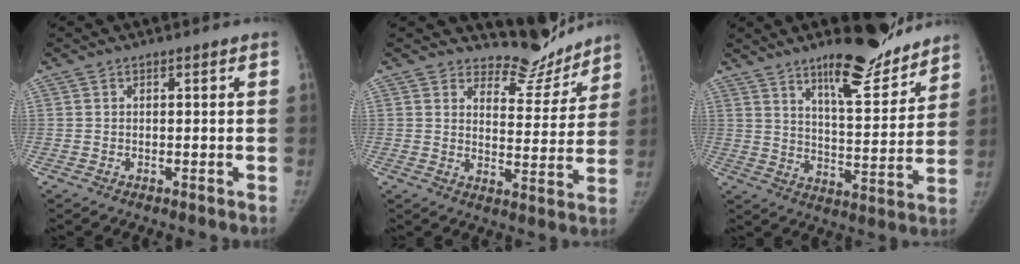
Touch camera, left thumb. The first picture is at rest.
{"total": 9.4, "force": [8.9, 3.2, 0.3], "torque": [0.032, -0.089, 0.120]}
{"total": 15.3, "force": [11.7, 4.0, 9.0], "torque": [-0.097, -0.083, 0.182]}